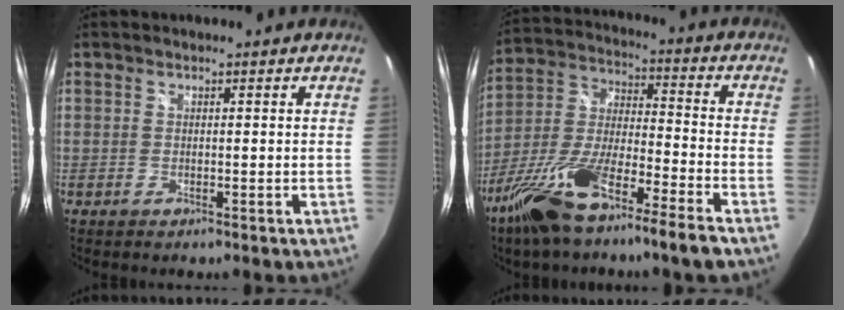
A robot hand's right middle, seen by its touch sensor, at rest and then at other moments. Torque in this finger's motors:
{"motor_torque": [1.65, -0.49, 0.62, 0.21]}